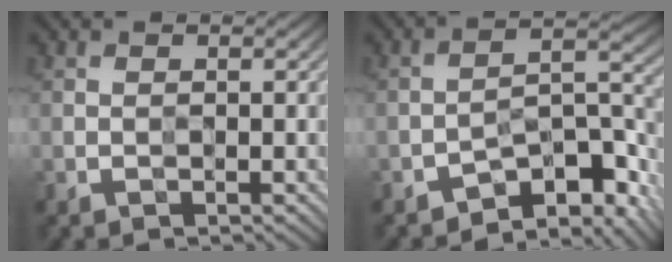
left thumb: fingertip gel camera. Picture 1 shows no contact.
{"total": 10.2, "force": [-7.5, 3.1, 6.3], "torque": [-0.077, 0.003, -0.127]}